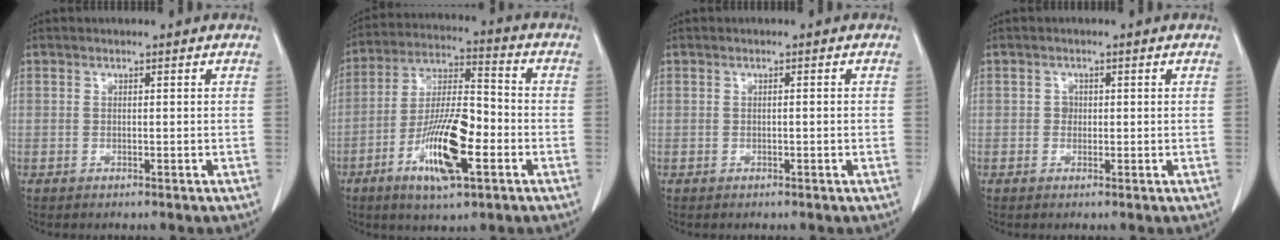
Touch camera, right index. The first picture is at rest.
{"total": 13.9, "force": [-5.3, 3.2, 12.4], "torque": [-0.238, -0.006, -0.093]}
{"total": 0.7, "force": [-0.1, 0.0, 0.7], "torque": [-0.012, 0.000, 0.002]}
{"total": 1.1, "force": [0.0, 1.0, 0.4], "torque": [-0.005, 0.003, -0.001]}